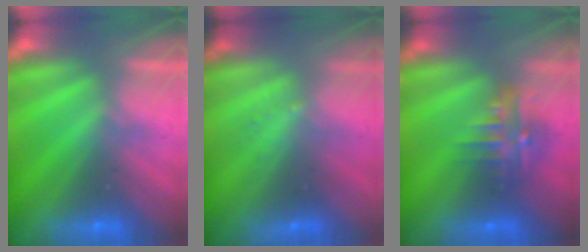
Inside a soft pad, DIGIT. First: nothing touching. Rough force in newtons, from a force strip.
{"total": 1.3}
{"total": 5.3}